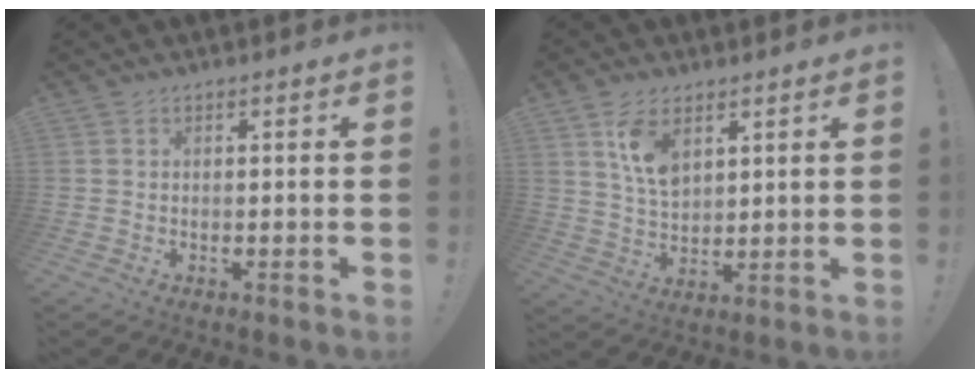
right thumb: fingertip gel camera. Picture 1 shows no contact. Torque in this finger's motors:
{"motor_torque": [0.10, 0.23, 0.04, 0.19, 0.04]}